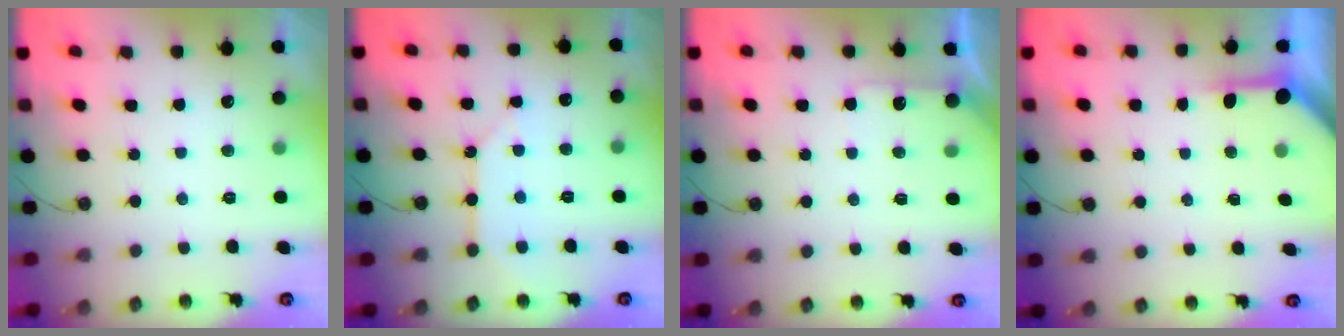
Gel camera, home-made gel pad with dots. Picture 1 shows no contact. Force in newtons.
{"total": 9.3, "press": 9.2, "slide": 1.1}
{"total": 4.9, "press": 4.9, "slide": 0.4}
{"total": 4.0, "press": 4.0, "slide": 0.4}